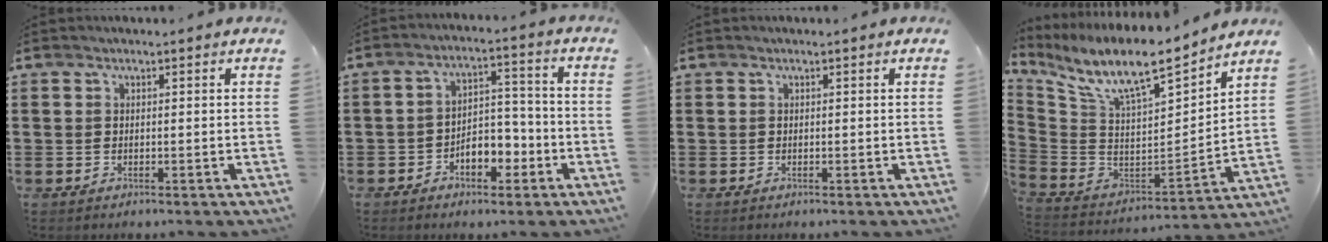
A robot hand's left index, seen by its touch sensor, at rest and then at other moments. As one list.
[{"total": 5.7, "force": [-3.2, 3.4, 3.3], "torque": [-0.053, 0.013, -0.064]}, {"total": 0.0}, {"total": 11.2, "force": [8.7, 2.0, 6.8], "torque": [-0.158, -0.064, 0.146]}]